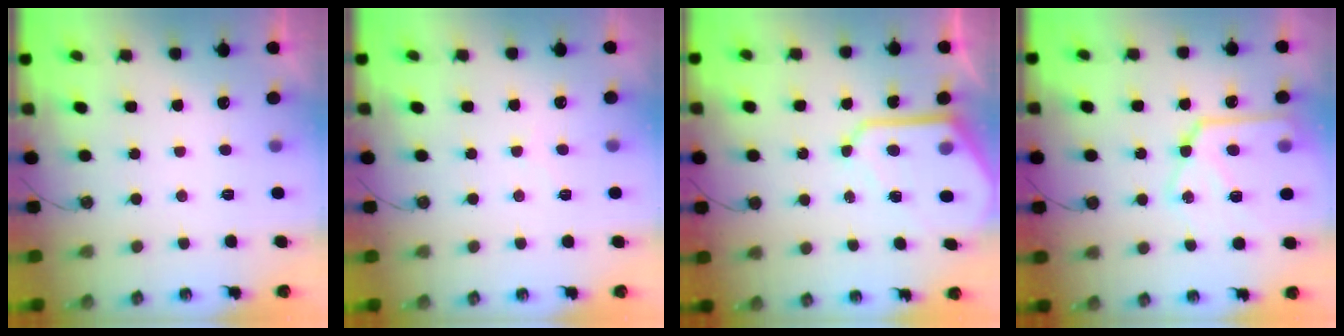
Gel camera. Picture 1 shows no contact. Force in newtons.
{"total": 4.0, "press": 3.9, "slide": 0.6}
{"total": 11.6, "press": 11.6, "slide": 0.9}
{"total": 17.7, "press": 17.6, "slide": 2.0}